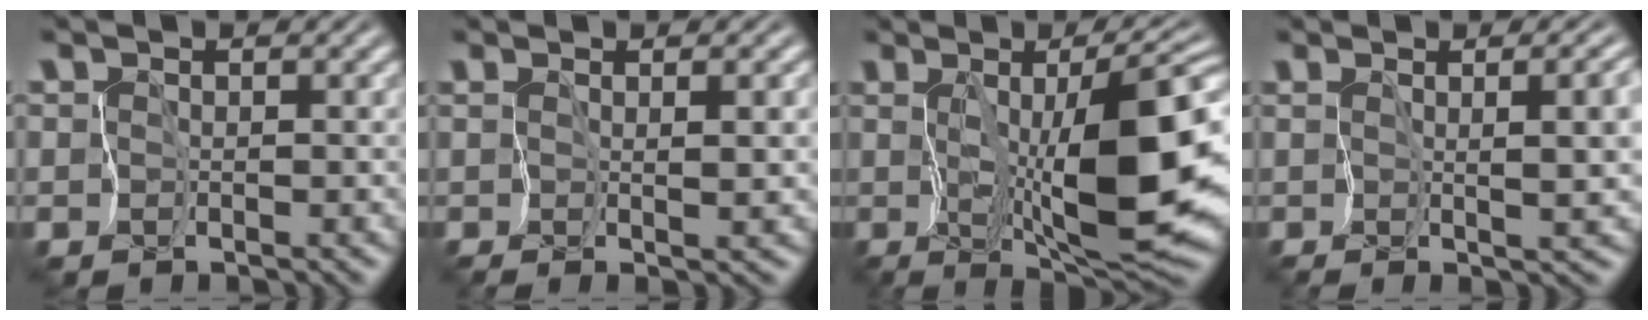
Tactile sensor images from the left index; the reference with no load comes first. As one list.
[{"total": 1.7, "force": [0.2, -0.7, 1.6], "torque": [-0.033, -0.005, 0.007]}, {"total": 11.3, "force": [-0.3, 2.0, 11.1], "torque": [-0.176, -0.008, 0.000]}, {"total": 4.5, "force": [0.5, 0.4, 4.5], "torque": [-0.060, -0.003, 0.014]}]